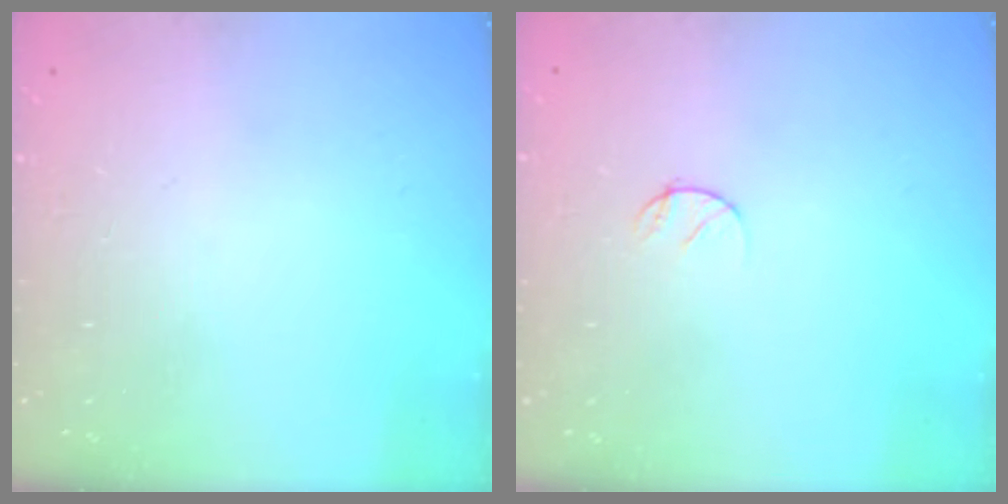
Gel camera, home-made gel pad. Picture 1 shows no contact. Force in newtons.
{"total": 4.0, "press": 4.0, "slide": 0.4}